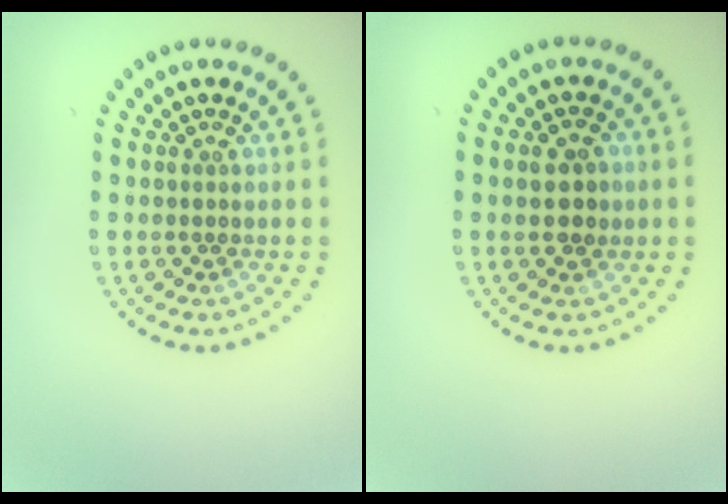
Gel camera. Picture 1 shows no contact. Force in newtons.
{"total": 2.5, "press": 2.5, "slide": 0.1}